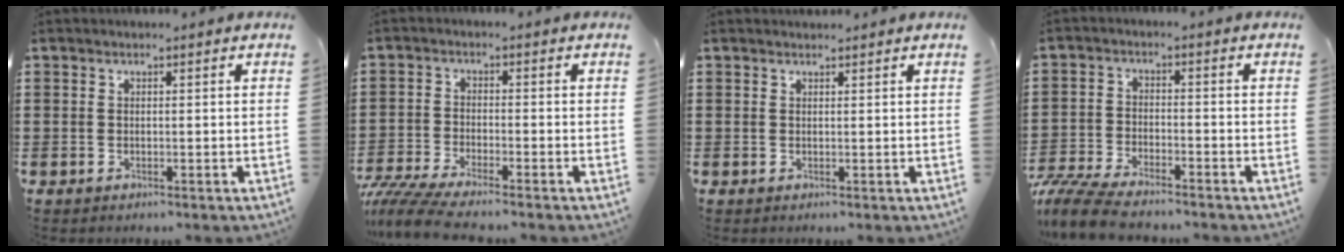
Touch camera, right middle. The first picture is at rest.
{"total": 4.5, "force": [-4.2, -0.1, 1.7], "torque": [-0.059, -0.020, -0.090]}
{"total": 0.7, "force": [0.6, 0.2, -0.1], "torque": [0.008, -0.003, 0.011]}
{"total": 6.1, "force": [-5.7, 0.8, 2.0], "torque": [-0.063, -0.005, -0.117]}